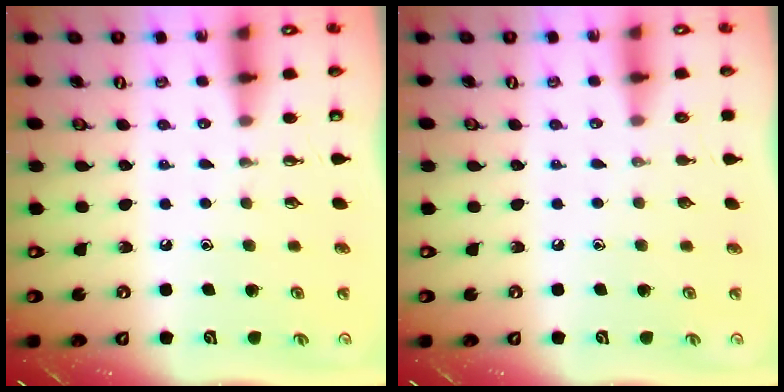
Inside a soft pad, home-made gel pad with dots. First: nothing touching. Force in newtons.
{"total": 0.0}